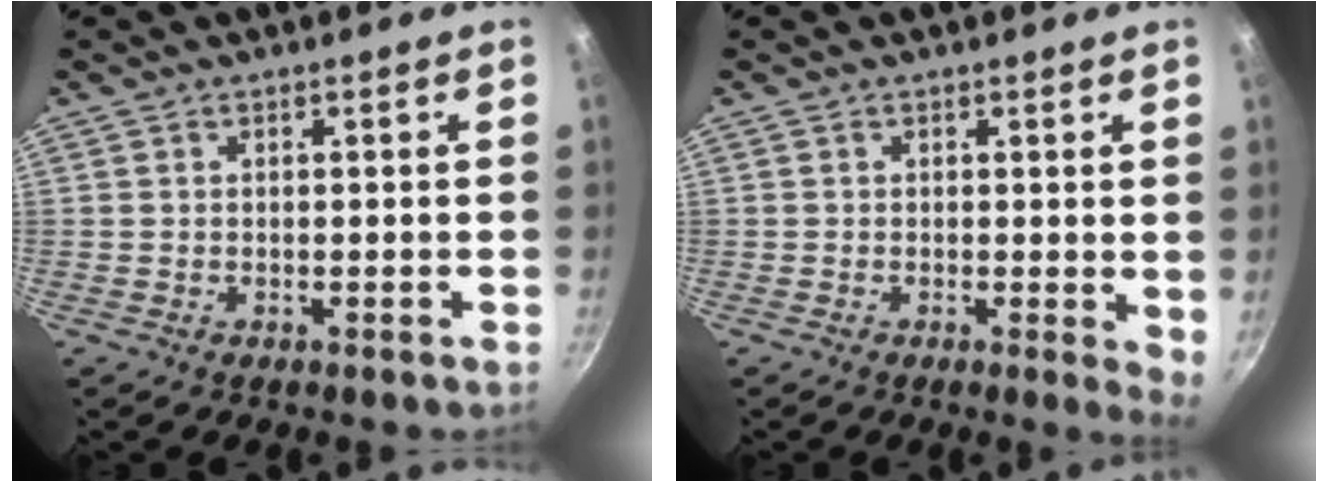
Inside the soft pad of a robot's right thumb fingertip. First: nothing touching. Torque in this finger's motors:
{"motor_torque": [-0.58, 0.25, -0.06, 0.10, 0.06]}